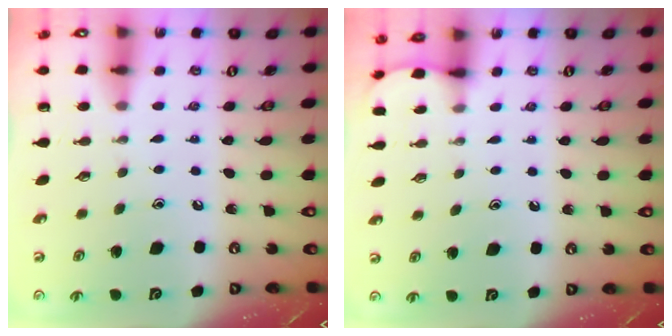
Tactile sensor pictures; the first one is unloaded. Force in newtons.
{"total": 2.4, "press": 2.4, "slide": 0.2}